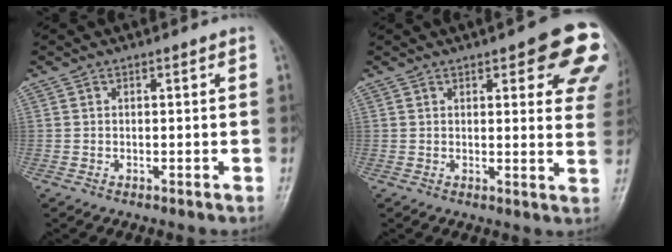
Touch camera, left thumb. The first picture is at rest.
{"total": 14.8, "force": [6.9, 5.0, 12.1], "torque": [-0.109, -0.022, 0.070]}